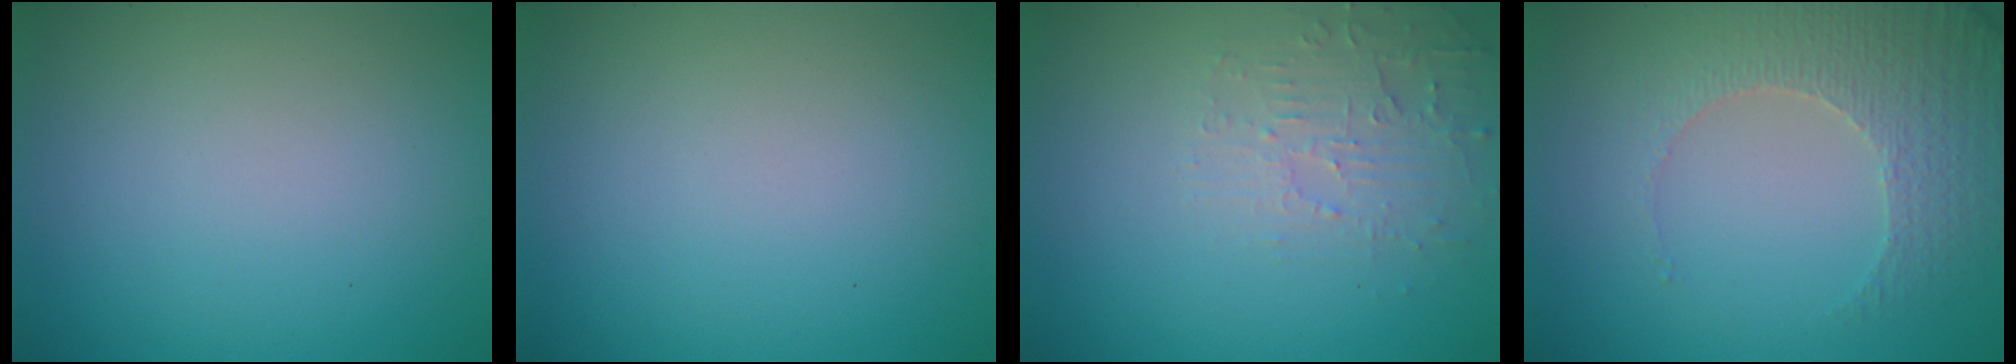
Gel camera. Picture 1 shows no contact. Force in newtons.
{"total": 0.0}
{"total": 2.8, "press": 2.7, "slide": 0.6}
{"total": 3.8, "press": 3.3, "slide": 1.9}